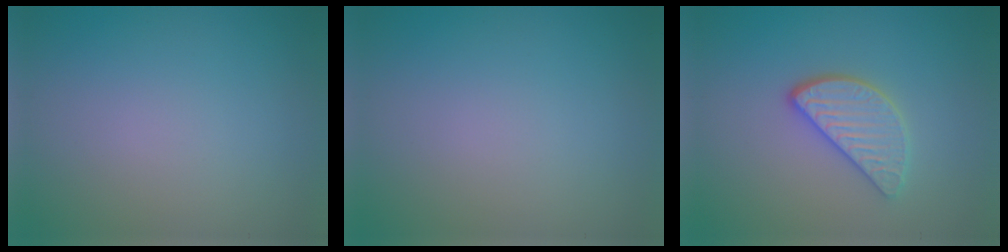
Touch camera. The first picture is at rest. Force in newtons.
{"total": 0.0}
{"total": 3.2, "press": 2.8, "slide": 1.5}